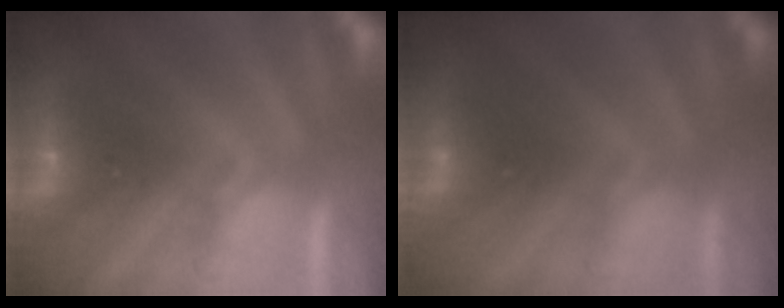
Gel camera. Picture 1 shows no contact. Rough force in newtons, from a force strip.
{"total": 2.7}